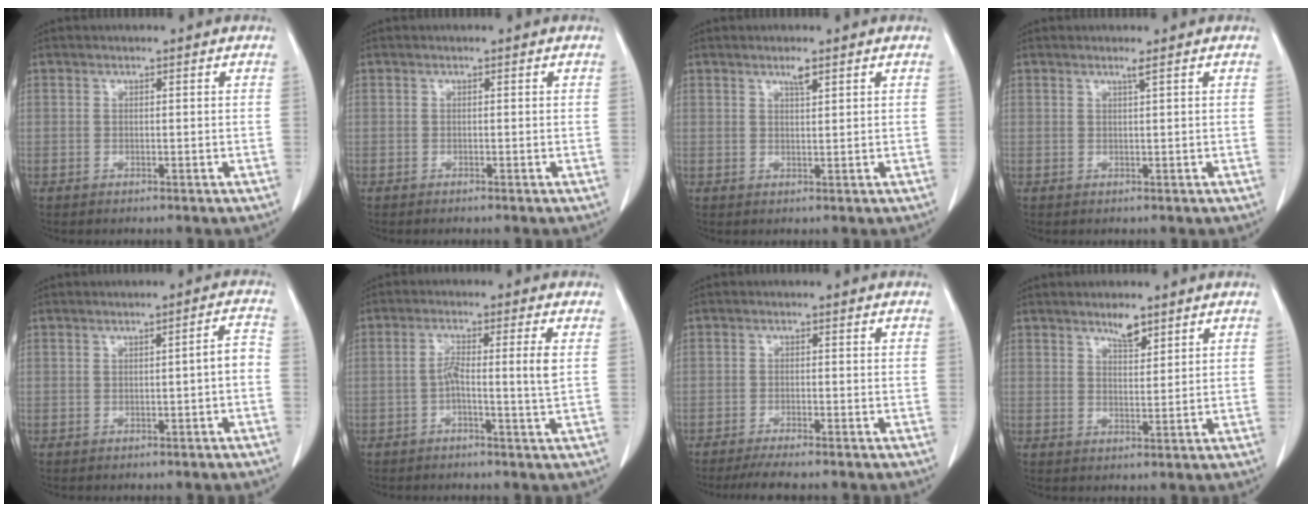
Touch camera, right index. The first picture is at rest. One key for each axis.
{"total": 0.0}
{"total": 1.6, "fx": 1.1, "fy": 0.1, "fz": 1.2, "tx": -0.023, "ty": -0.001, "tz": 0.021}
{"total": 0.8, "fx": 0.5, "fy": -0.3, "fz": 0.6, "tx": -0.019, "ty": -0.007, "tz": 0.013}
{"total": 2.6, "fx": -0.7, "fy": 0.3, "fz": 2.4, "tx": -0.029, "ty": 0.007, "tz": -0.011}
{"total": 4.7, "fx": -0.4, "fy": -0.5, "fz": 4.7, "tx": -0.088, "ty": 0.008, "tz": -0.008}
{"total": 5.2, "fx": -4.5, "fy": 0.2, "fz": 2.6, "tx": -0.035, "ty": -0.012, "tz": -0.072}
{"total": 3.2, "fx": 2.5, "fy": 0.9, "fz": 1.8, "tx": -0.034, "ty": -0.003, "tz": 0.042}